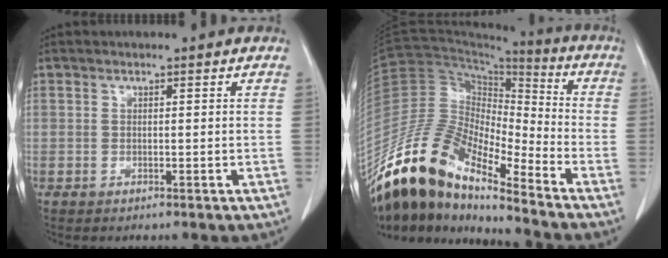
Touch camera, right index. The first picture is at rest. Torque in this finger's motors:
{"motor_torque": [0.84, -0.93, 0.84, 0.12]}